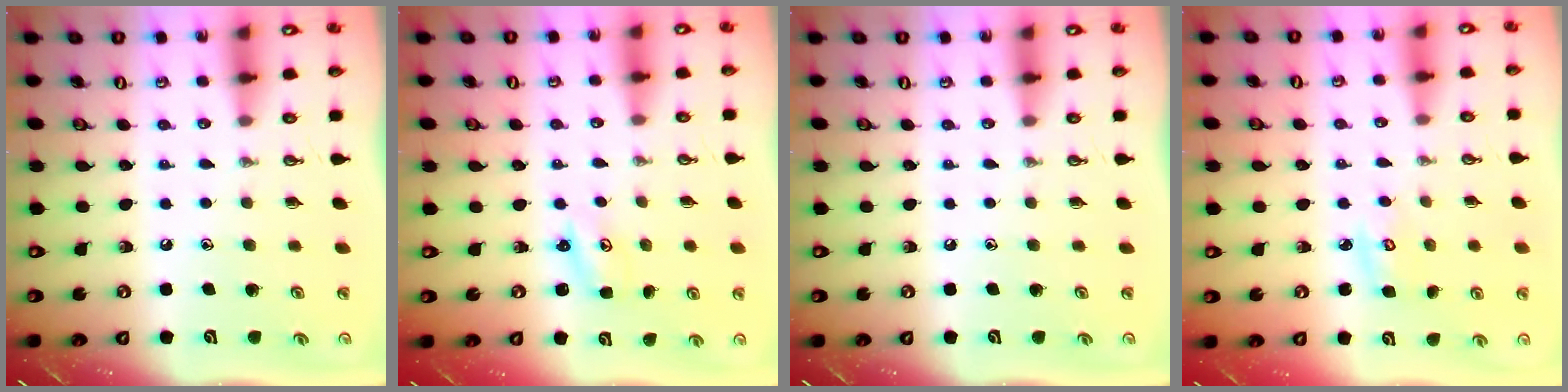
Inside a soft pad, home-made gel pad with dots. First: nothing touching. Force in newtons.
{"total": 1.8, "press": 1.8, "slide": 0.2}
{"total": 0.0}
{"total": 2.9, "press": 2.9, "slide": 0.1}